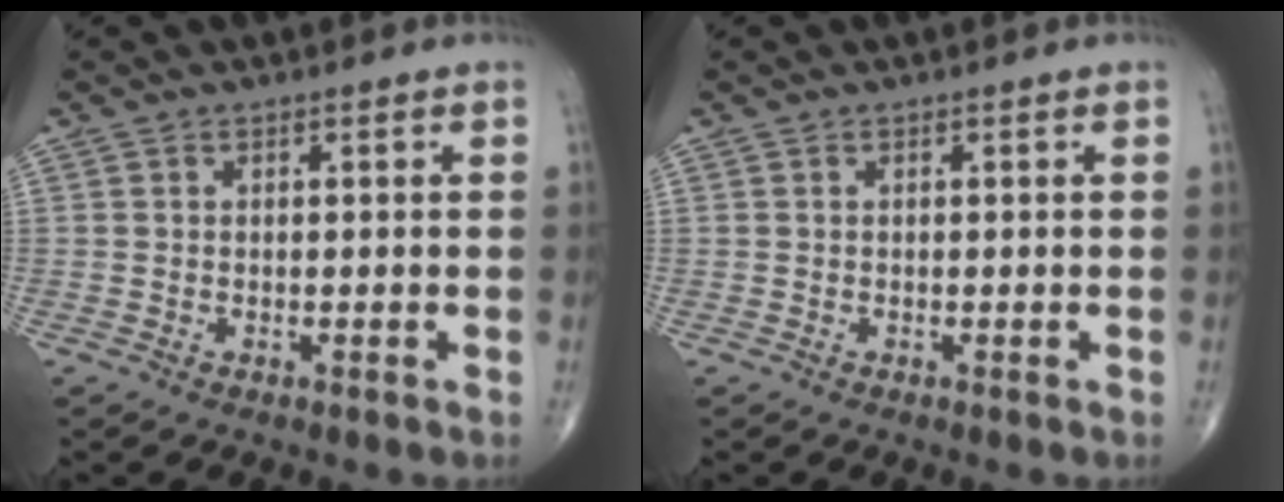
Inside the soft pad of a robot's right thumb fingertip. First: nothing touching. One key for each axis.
{"total": 0.0}